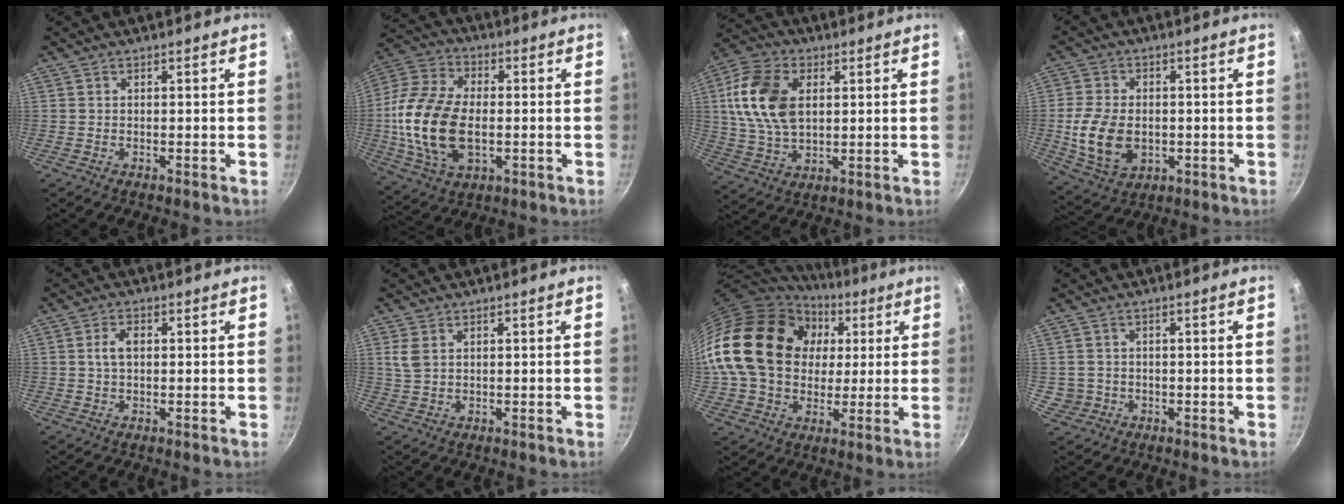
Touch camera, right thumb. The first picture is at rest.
{"total": 19.1, "force": [-1.5, 11.6, 15.1], "torque": [-0.292, 0.014, -0.032]}
{"total": 15.0, "force": [3.1, 9.6, 11.0], "torque": [-0.201, 0.000, 0.056]}
{"total": 11.7, "force": [-1.2, 8.1, 8.3], "torque": [-0.152, -0.004, -0.011]}
{"total": 3.3, "force": [0.4, 2.0, 2.6], "torque": [-0.044, 0.009, 0.005]}
{"total": 3.6, "force": [1.3, 2.3, 2.4], "torque": [-0.050, 0.000, 0.027]}
{"total": 26.7, "force": [5.1, 20.3, 16.5], "torque": [-0.299, 0.026, 0.091]}
{"total": 3.6, "force": [-0.3, 3.5, 0.7], "torque": [0.002, 0.012, 0.006]}